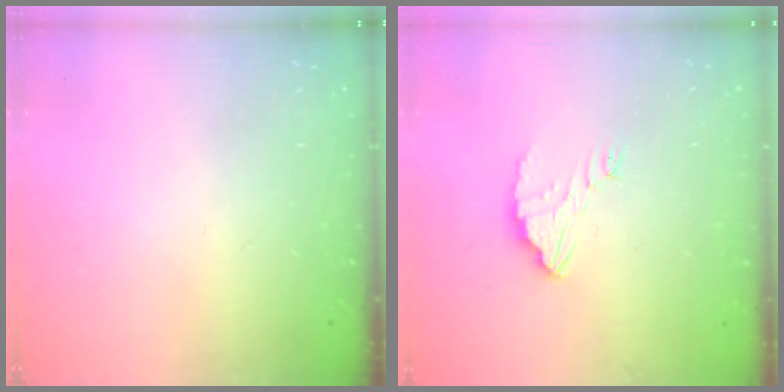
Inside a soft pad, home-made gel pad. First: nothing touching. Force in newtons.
{"total": 3.1, "press": 3.1, "slide": 0.3}